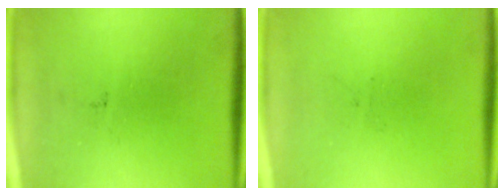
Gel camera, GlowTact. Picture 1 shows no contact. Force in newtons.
{"total": 0.0}